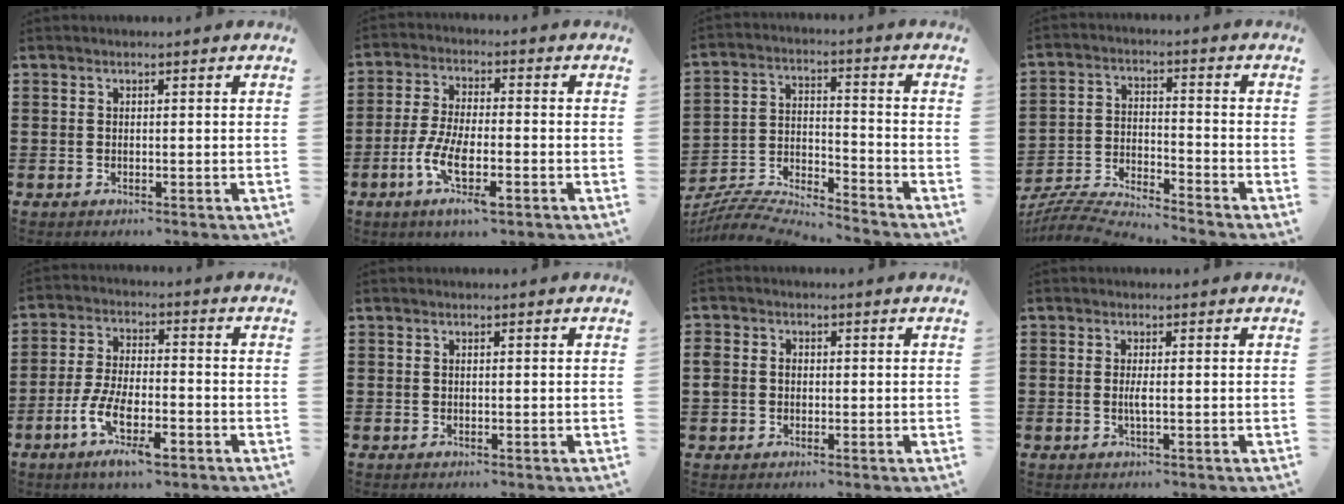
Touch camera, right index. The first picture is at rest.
{"total": 8.5, "force": [-3.5, 2.5, 7.4], "torque": [-0.170, -0.015, -0.070]}
{"total": 6.0, "force": [-5.9, 0.5, 1.0], "torque": [-0.035, -0.009, -0.124]}
{"total": 5.8, "force": [-5.7, 0.0, 0.9], "torque": [-0.034, -0.006, -0.119]}
{"total": 9.1, "force": [-4.3, 3.0, 7.4], "torque": [-0.161, -0.005, -0.081]}
{"total": 0.0}
{"total": 2.4, "force": [-0.3, 2.2, 0.8], "torque": [-0.023, 0.010, -0.008]}
{"total": 1.7, "force": [-0.2, 0.0, 1.7], "torque": [-0.040, -0.007, -0.006]}